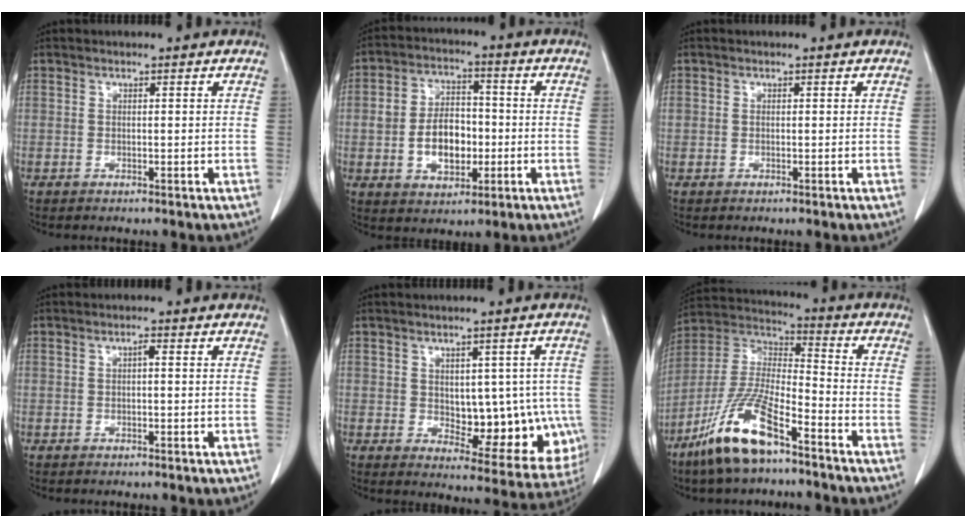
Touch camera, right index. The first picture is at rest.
{"total": 9.1, "force": [-1.5, 5.7, 6.9], "torque": [-0.133, 0.015, -0.021]}
{"total": 0.7, "force": [0.1, 0.6, 0.4], "torque": [-0.009, 0.009, 0.004]}
{"total": 0.8, "force": [0.0, 0.2, 0.8], "torque": [-0.013, 0.002, 0.000]}
{"total": 12.3, "force": [-1.0, 6.8, 10.2], "torque": [-0.108, 0.010, 0.009]}
{"total": 14.5, "force": [-9.4, 3.3, 10.6], "torque": [-0.227, -0.011, -0.179]}